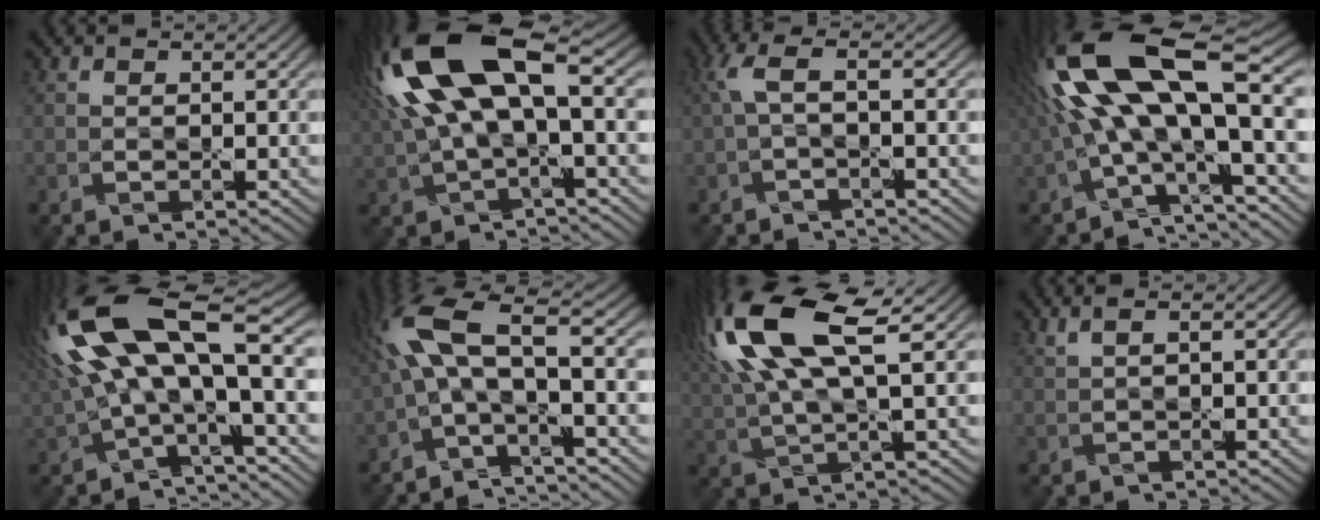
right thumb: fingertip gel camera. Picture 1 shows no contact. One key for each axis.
{"total": 16.4, "fx": 4.5, "fy": 6.5, "fz": 14.4, "tx": -0.340, "ty": 0.022, "tz": 0.087}
{"total": 3.4, "fx": 0.3, "fy": 0.6, "fz": 3.4, "tx": -0.078, "ty": 0.013, "tz": 0.004}
{"total": 17.5, "fx": 2.6, "fy": 6.4, "fz": 16.0, "tx": -0.331, "ty": 0.014, "tz": 0.049}
{"total": 16.4, "fx": 3.3, "fy": 6.1, "fz": 14.8, "tx": -0.320, "ty": 0.013, "tz": 0.062}
{"total": 10.6, "fx": -0.2, "fy": 3.5, "fz": 10.0, "tx": -0.219, "ty": 0.024, "tz": -0.022}
{"total": 15.1, "fx": 6.1, "fy": 4.7, "fz": 13.1, "tx": -0.309, "ty": 0.018, "tz": 0.116}
{"total": 1.2, "fx": 0.6, "fy": -0.1, "fz": 1.0, "tx": -0.029, "ty": 0.009, "tz": 0.013}